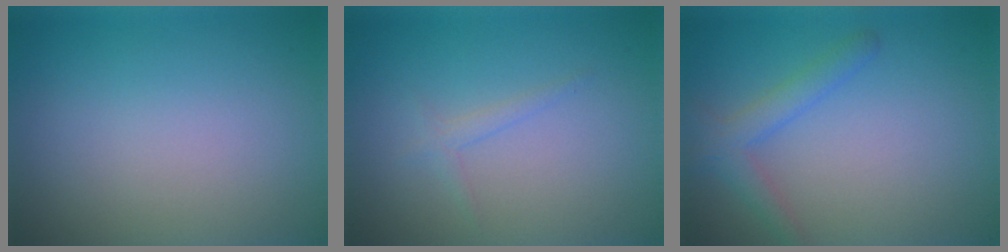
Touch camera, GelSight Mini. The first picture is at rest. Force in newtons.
{"total": 1.0, "press": 1.0, "slide": 0.1}
{"total": 2.5, "press": 2.5, "slide": 0.2}